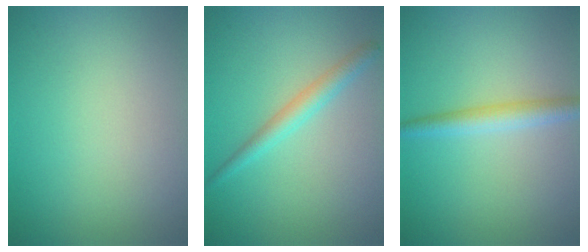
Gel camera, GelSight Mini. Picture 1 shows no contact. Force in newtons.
{"total": 2.2, "press": 2.2, "slide": 0.0}
{"total": 2.6, "press": 2.6, "slide": 0.0}